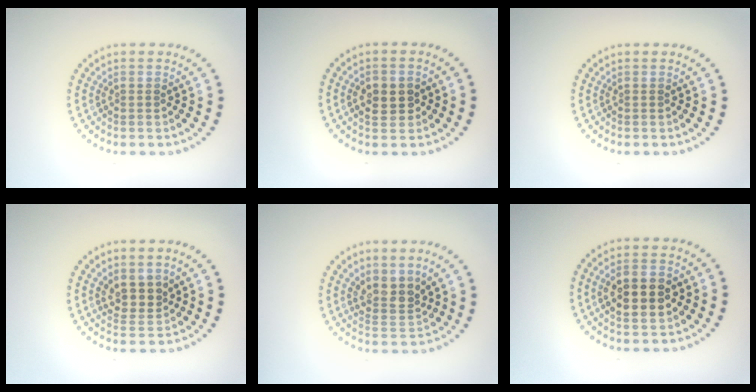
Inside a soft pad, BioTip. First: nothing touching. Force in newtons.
{"total": 2.7, "press": 2.7, "slide": 0.2}
{"total": 0.0}
{"total": 2.5, "press": 2.2, "slide": 1.1}
{"total": 2.7, "press": 2.2, "slide": 1.6}
{"total": 4.1, "press": 4.1, "slide": 0.3}